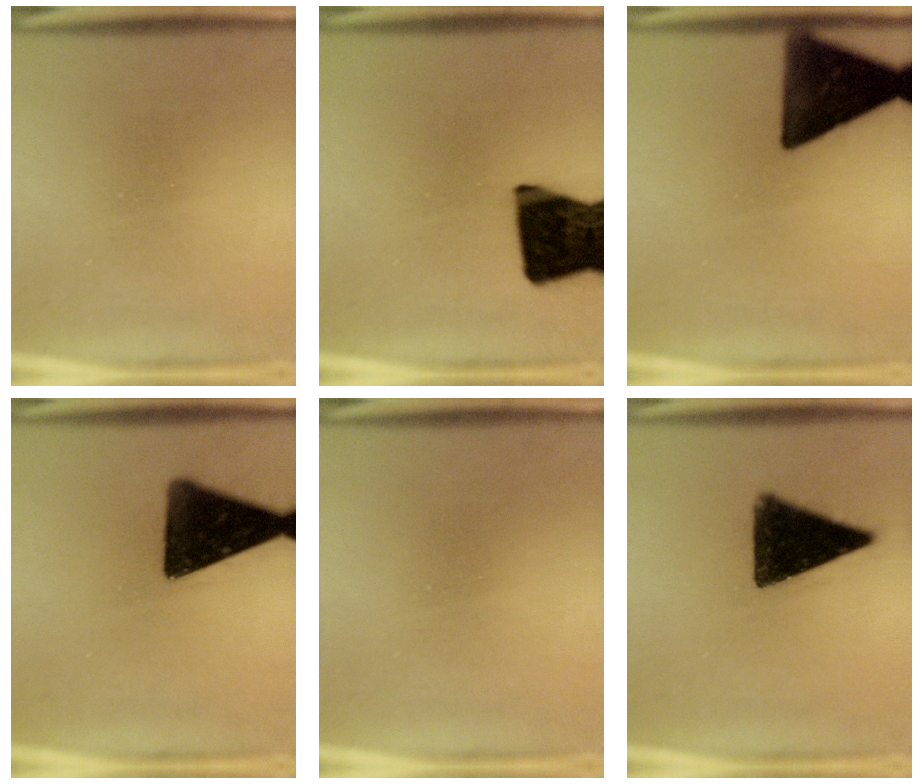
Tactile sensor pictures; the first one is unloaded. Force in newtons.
{"total": 19.8}
{"total": 15.2}
{"total": 15.3}
{"total": 0.0}
{"total": 12.9}